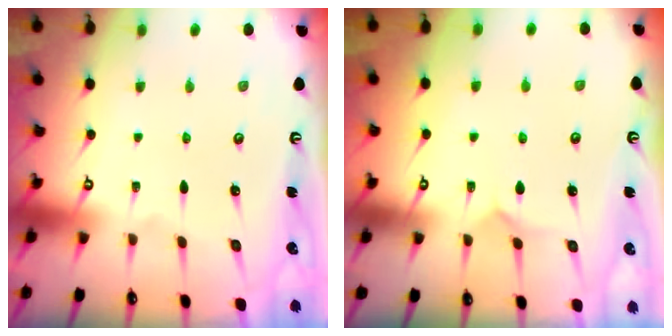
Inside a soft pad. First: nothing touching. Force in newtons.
{"total": 4.1, "press": 4.1, "slide": 0.4}